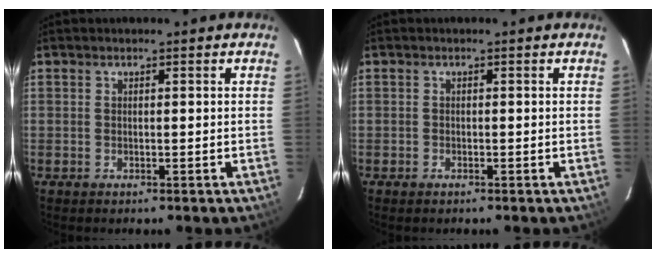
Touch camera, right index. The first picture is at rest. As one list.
[{"total": 0.6, "force": [-0.5, 0.3, 0.1], "torque": [-0.004, 0.000, -0.011]}]